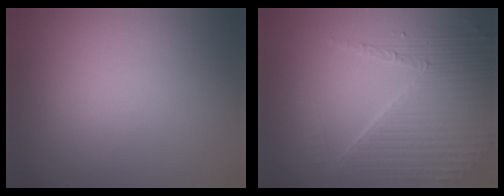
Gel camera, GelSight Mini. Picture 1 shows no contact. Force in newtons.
{"total": 5.8, "press": 4.5, "slide": 3.7}